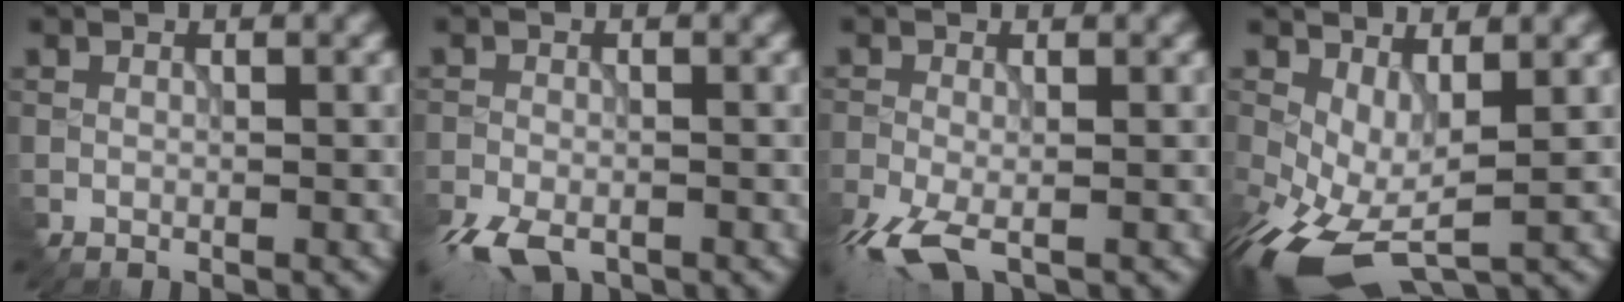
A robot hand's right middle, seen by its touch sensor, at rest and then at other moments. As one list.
[{"total": 4.9, "force": [-3.4, 2.0, 2.8], "torque": [-0.057, -0.017, -0.068]}, {"total": 5.1, "force": [-2.9, 1.9, 3.7], "torque": [-0.088, -0.013, -0.061]}, {"total": 6.1, "force": [-1.5, 3.2, 5.0], "torque": [-0.117, -0.011, -0.023]}]